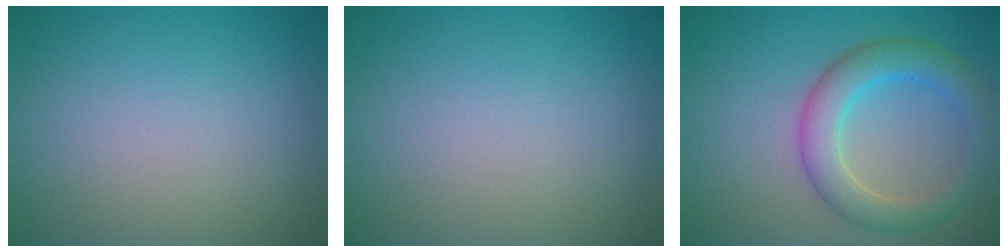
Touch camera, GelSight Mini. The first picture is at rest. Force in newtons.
{"total": 0.0}
{"total": 4.8, "press": 4.8, "slide": 0.3}